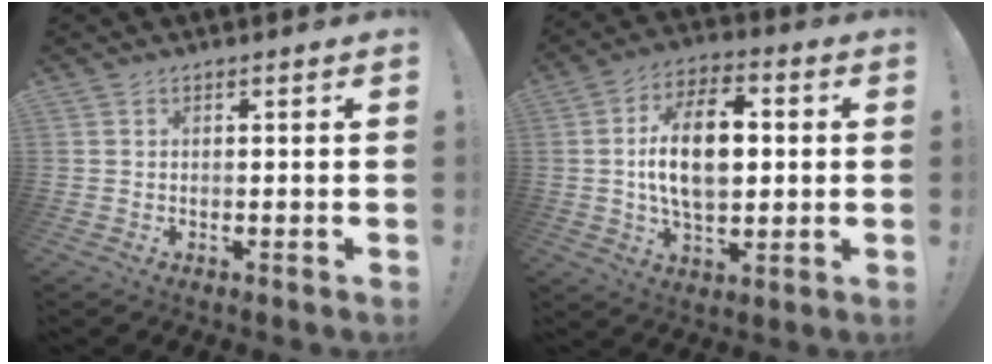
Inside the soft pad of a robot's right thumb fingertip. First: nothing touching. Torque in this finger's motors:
{"motor_torque": [1.34, 2.61, 0.19, 0.23, 0.09]}